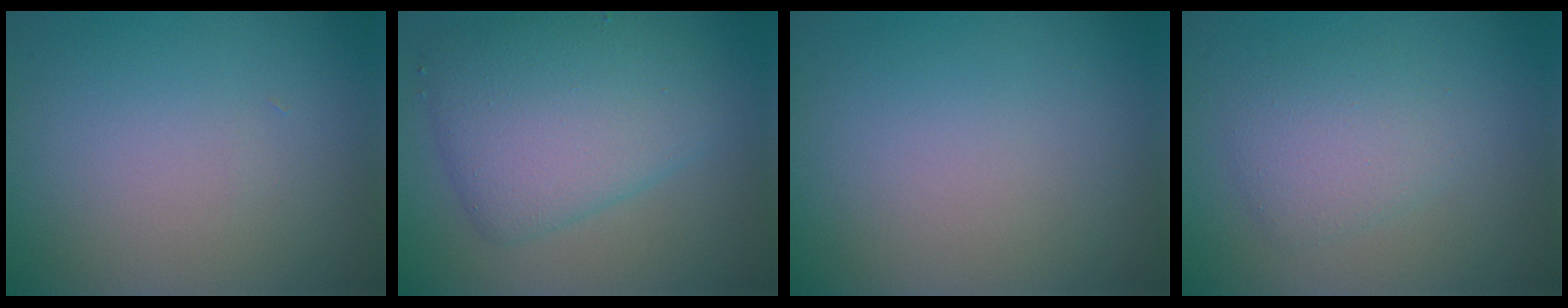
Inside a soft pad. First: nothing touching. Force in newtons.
{"total": 6.5, "press": 6.5, "slide": 0.0}
{"total": 0.0}
{"total": 2.8, "press": 2.8, "slide": 0.2}